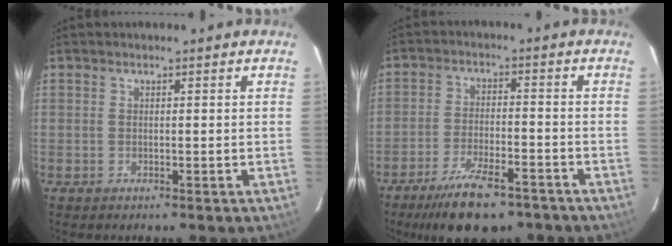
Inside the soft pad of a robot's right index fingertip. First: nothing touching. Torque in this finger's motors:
{"motor_torque": [1.05, -1.09, 0.56, 0.12]}